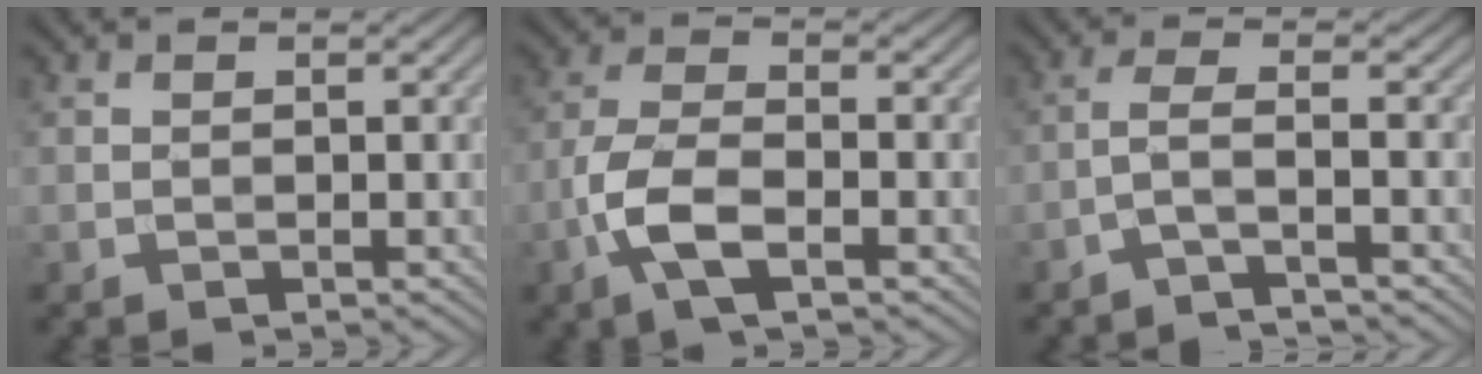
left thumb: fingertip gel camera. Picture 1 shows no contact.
{"total": 6.4, "force": [-2.8, 2.5, 5.2], "torque": [-0.122, -0.001, -0.066]}
{"total": 3.0, "force": [-1.7, 0.4, 2.5], "torque": [-0.037, 0.012, -0.056]}